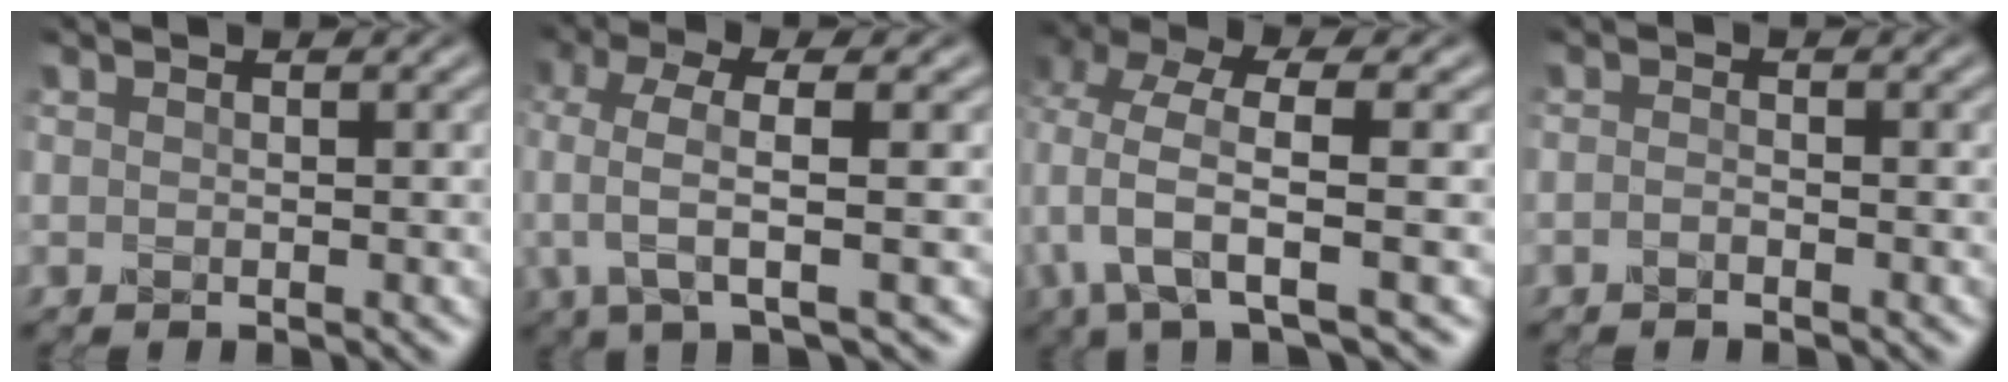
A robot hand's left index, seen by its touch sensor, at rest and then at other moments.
{"total": 4.6, "force": [0.4, 1.1, 4.4], "torque": [-0.095, 0.005, 0.008]}
{"total": 5.7, "force": [0.0, 1.8, 5.4], "torque": [-0.115, 0.002, -0.006]}
{"total": 0.5, "force": [-0.5, 0.1, 0.2], "torque": [-0.008, 0.004, -0.010]}